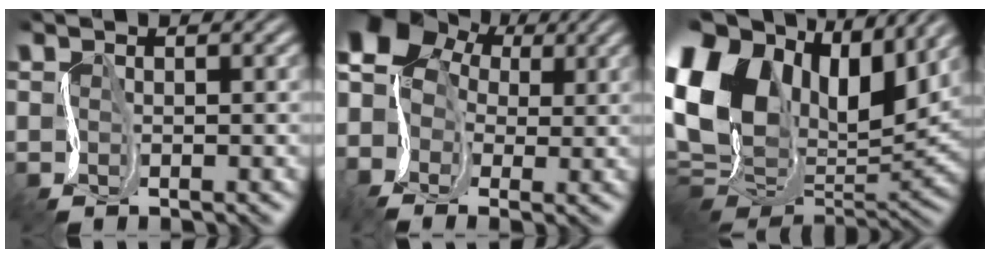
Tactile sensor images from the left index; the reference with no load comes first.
{"total": 9.4, "force": [0.0, 7.9, 4.9], "torque": [-0.103, 0.027, -0.031]}
{"total": 17.1, "force": [6.5, 10.7, 11.7], "torque": [-0.255, 0.040, 0.111]}